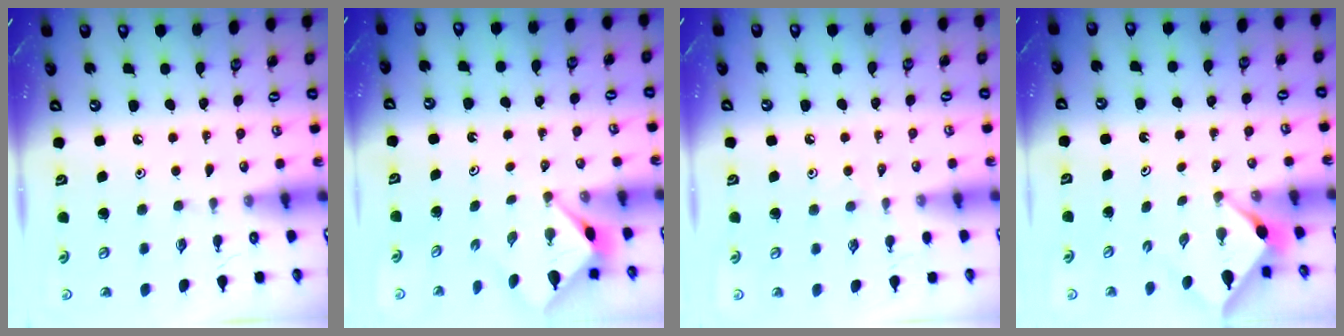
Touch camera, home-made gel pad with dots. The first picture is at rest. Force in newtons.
{"total": 2.9, "press": 2.9, "slide": 0.2}
{"total": 3.1, "press": 3.0, "slide": 0.6}
{"total": 2.9, "press": 2.9, "slide": 0.2}